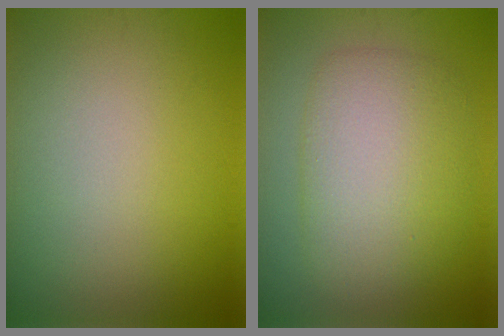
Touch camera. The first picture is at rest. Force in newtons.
{"total": 5.8, "press": 5.8, "slide": 0.1}